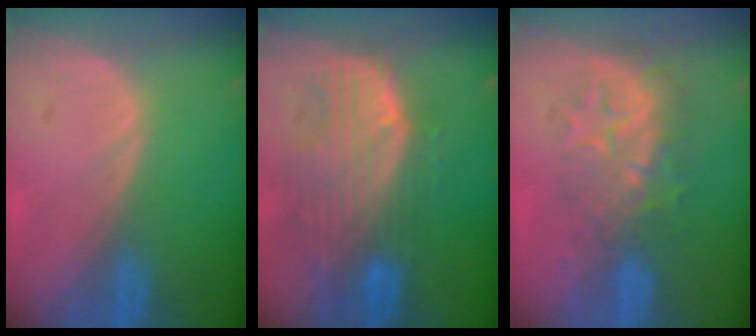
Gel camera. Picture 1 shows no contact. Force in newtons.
{"total": 10.2, "press": 8.9, "slide": 5.1}
{"total": 8.8, "press": 7.7, "slide": 4.2}